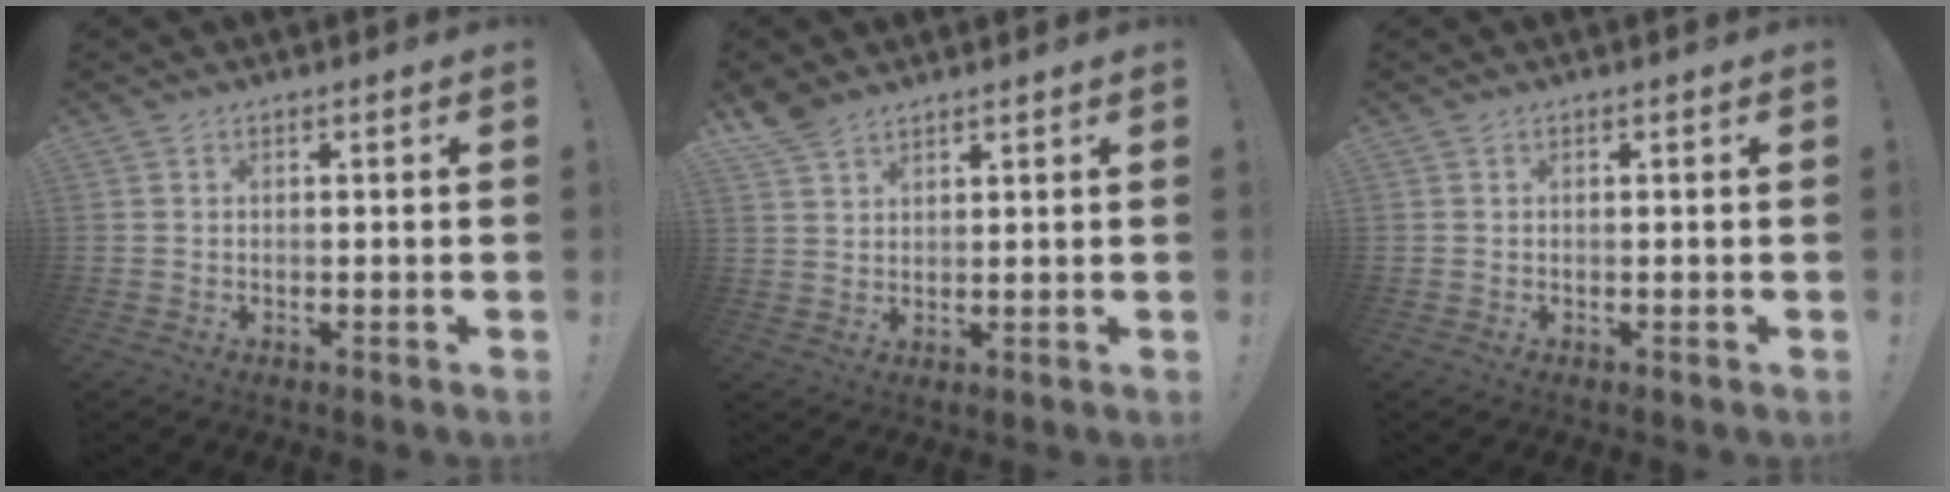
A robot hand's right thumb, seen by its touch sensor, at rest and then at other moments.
{"total": 5.0, "force": [4.2, 2.1, 1.8], "torque": [-0.032, -0.024, 0.080]}
{"total": 0.0}